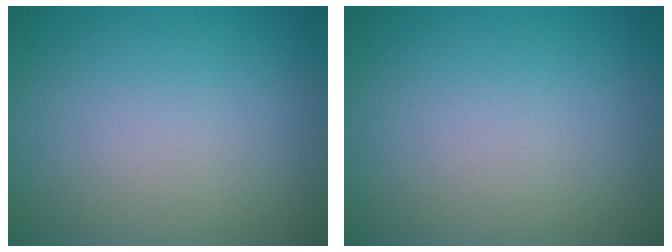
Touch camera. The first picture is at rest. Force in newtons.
{"total": 0.0}